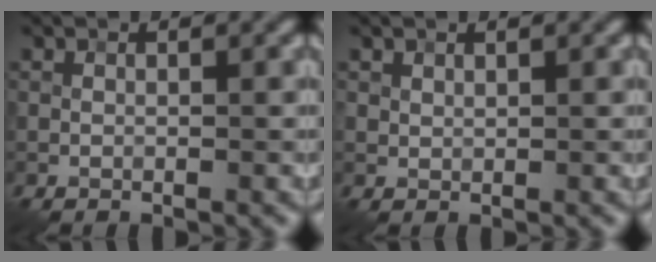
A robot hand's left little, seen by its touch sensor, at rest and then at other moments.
{"total": 0.8, "force": [0.6, 0.5, 0.1], "torque": [-0.003, -0.001, 0.015]}